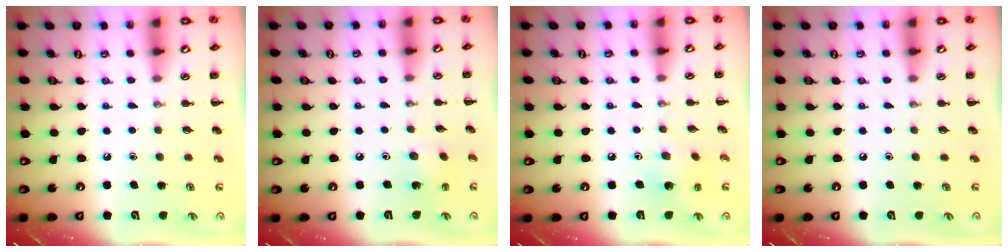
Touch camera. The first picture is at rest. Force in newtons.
{"total": 3.0, "press": 2.8, "slide": 1.0}
{"total": 2.5, "press": 2.4, "slide": 0.7}
{"total": 0.0}